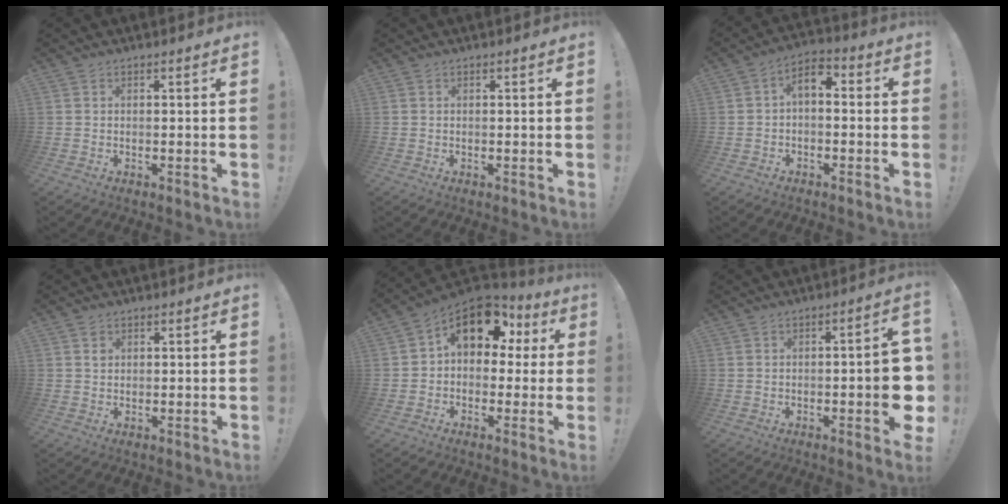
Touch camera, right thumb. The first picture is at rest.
{"total": 0.0}
{"total": 4.6, "force": [-1.0, 2.8, 3.6], "torque": [-0.058, 0.009, -0.015]}
{"total": 1.0, "force": [0.6, 0.8, 0.1], "torque": [0.012, -0.005, 0.009]}
{"total": 13.5, "force": [5.4, 8.9, 8.7], "torque": [-0.119, -0.020, 0.099]}
{"total": 9.0, "force": [-2.0, 2.0, 8.6], "torque": [-0.110, 0.003, -0.029]}